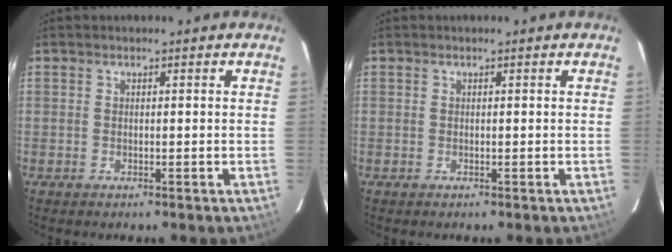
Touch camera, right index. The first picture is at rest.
{"total": 0.0}